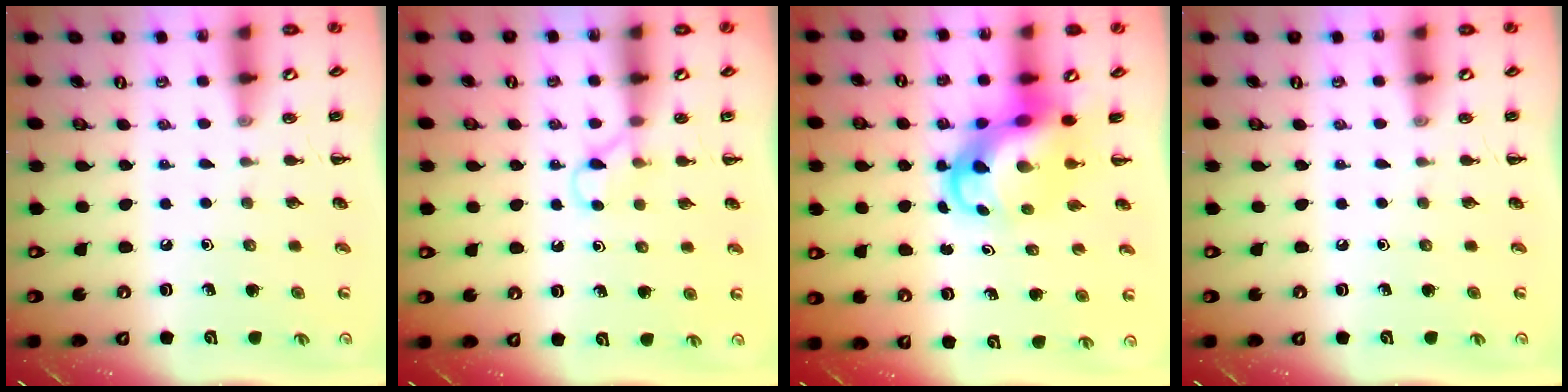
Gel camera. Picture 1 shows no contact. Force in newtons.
{"total": 2.9, "press": 2.7, "slide": 0.9}
{"total": 6.6, "press": 6.3, "slide": 2.2}
{"total": 0.0}